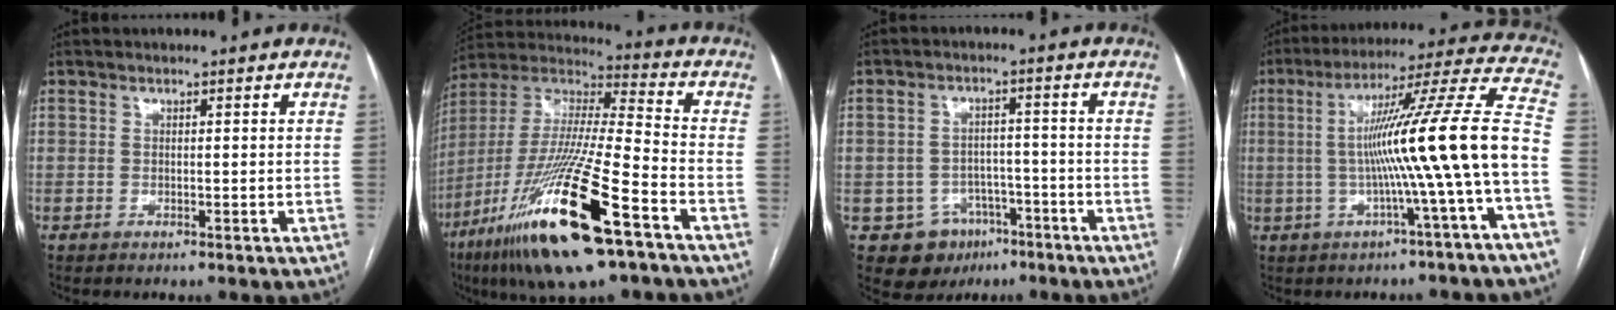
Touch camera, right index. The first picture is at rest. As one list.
[{"total": 25.3, "force": [-12.9, 2.7, 21.6], "torque": [-0.437, -0.054, -0.234]}, {"total": 7.3, "force": [-3.7, 6.2, 1.4], "torque": [-0.018, 0.012, -0.044]}, {"total": 16.9, "force": [-2.4, -2.1, 16.6], "torque": [-0.247, 0.021, -0.045]}]